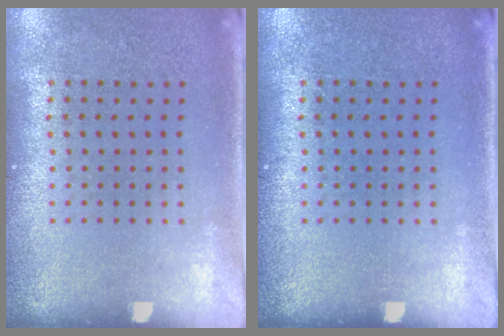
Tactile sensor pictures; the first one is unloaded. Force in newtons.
{"total": 0.0}